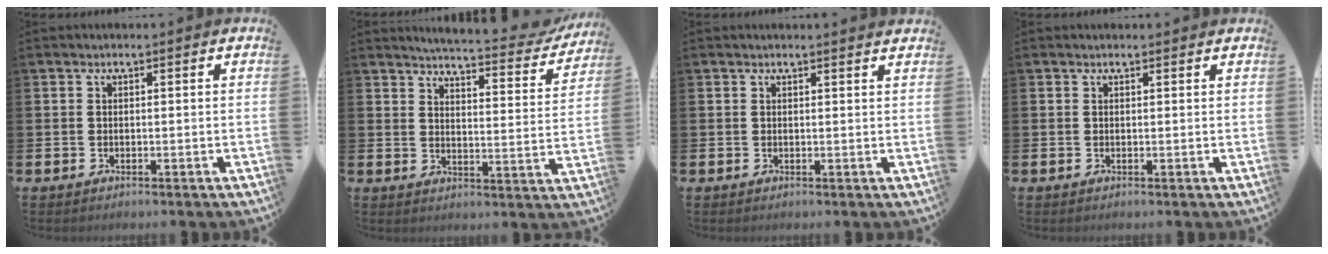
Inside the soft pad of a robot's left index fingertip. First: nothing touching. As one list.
[{"total": 4.9, "force": [4.8, 0.3, 1.0], "torque": [-0.029, -0.041, 0.077]}, {"total": 0.9, "force": [0.8, -0.1, 0.1], "torque": [0.007, -0.006, 0.014]}, {"total": 0.6, "force": [0.5, 0.1, 0.1], "torque": [0.008, -0.003, 0.008]}]